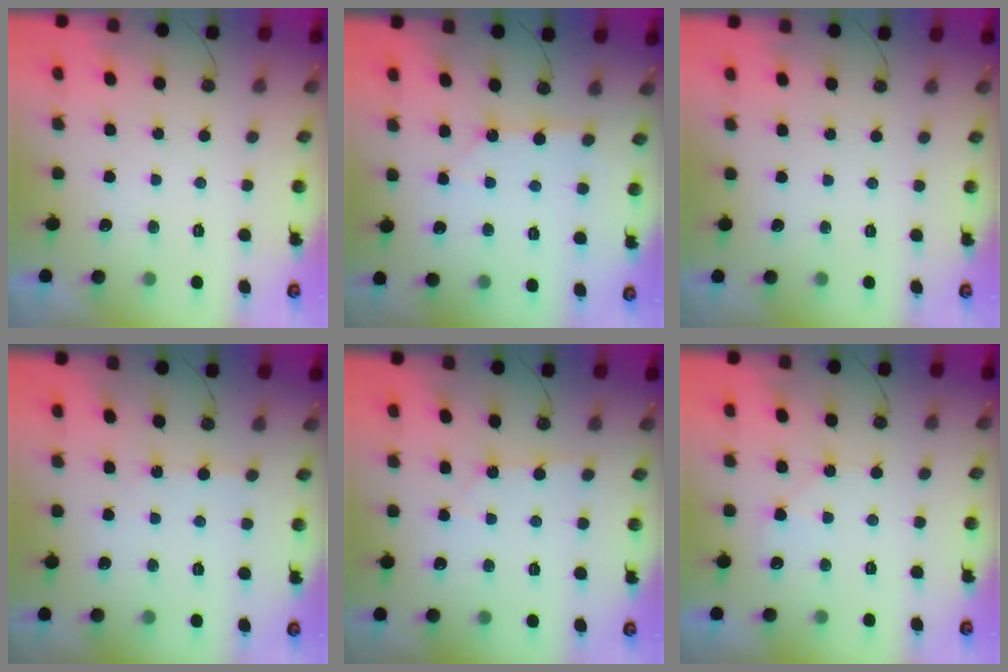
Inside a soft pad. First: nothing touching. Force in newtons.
{"total": 2.6, "press": 2.6, "slide": 0.3}
{"total": 0.0}
{"total": 3.2, "press": 3.2, "slide": 0.5}
{"total": 1.8, "press": 1.7, "slide": 0.3}
{"total": 6.0, "press": 5.9, "slide": 0.8}